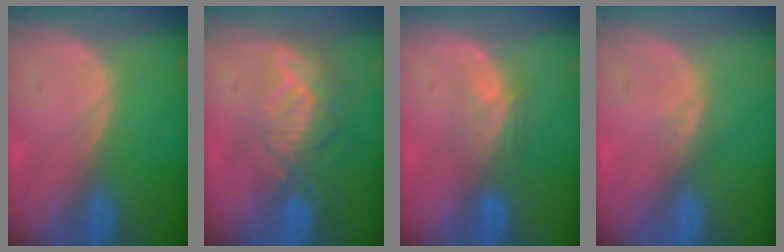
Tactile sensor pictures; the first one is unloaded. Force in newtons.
{"total": 9.5, "press": 8.3, "slide": 4.7}
{"total": 4.0, "press": 3.7, "slide": 1.6}
{"total": 2.0, "press": 1.5, "slide": 1.3}